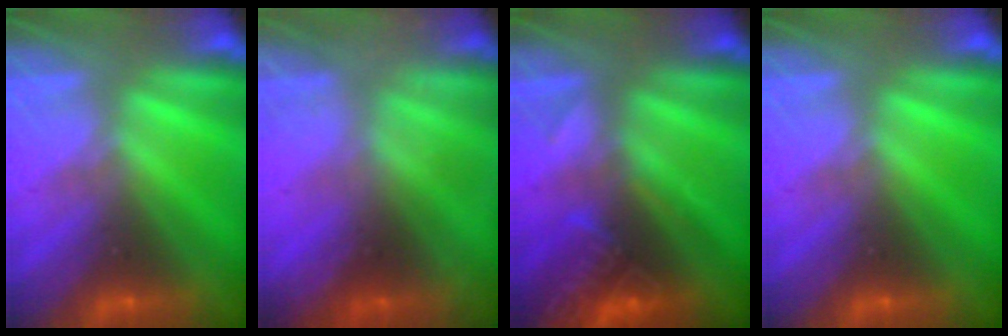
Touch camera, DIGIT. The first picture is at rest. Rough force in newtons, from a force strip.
{"total": 1.5}
{"total": 2.9}
{"total": 0.0}